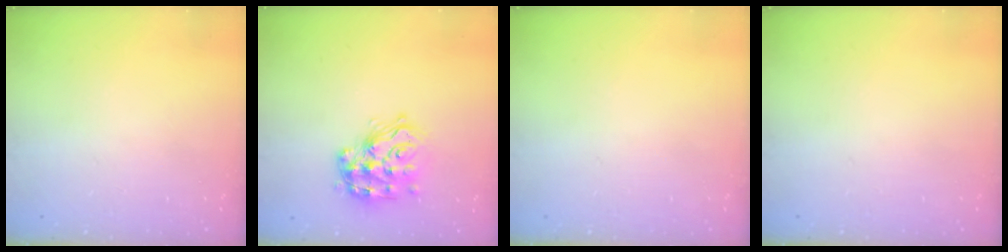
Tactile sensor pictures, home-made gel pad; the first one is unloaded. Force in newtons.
{"total": 16.6, "press": 16.5, "slide": 1.2}
{"total": 0.0}
{"total": 0.0}